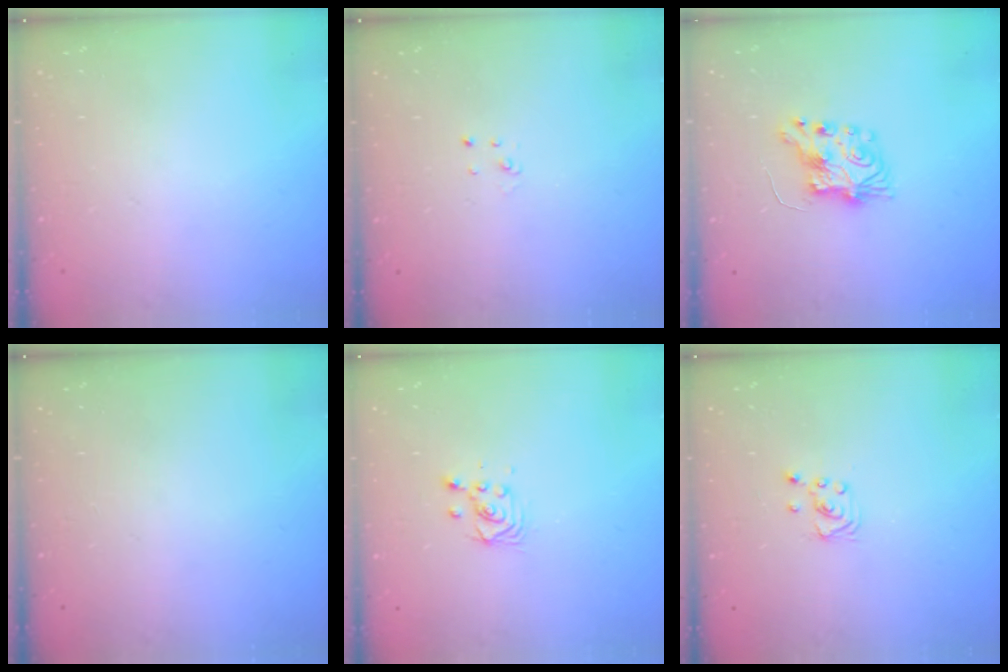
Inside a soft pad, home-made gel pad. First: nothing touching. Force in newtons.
{"total": 2.0, "press": 2.0, "slide": 0.2}
{"total": 7.8, "press": 7.7, "slide": 0.4}
{"total": 0.0}
{"total": 3.2, "press": 3.2, "slide": 0.6}
{"total": 2.3, "press": 2.3, "slide": 0.2}